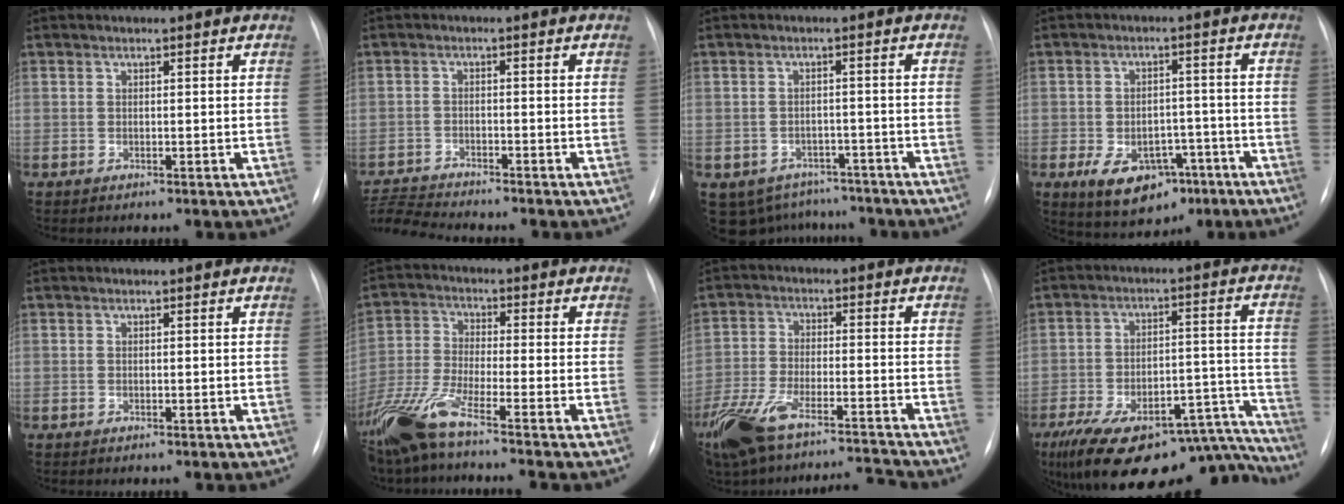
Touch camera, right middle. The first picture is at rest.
{"total": 5.9, "force": [-5.7, -1.3, 0.2], "torque": [-0.010, -0.009, -0.107]}
{"total": 8.6, "force": [-6.7, 5.2, 1.1], "torque": [-0.019, 0.015, -0.080]}
{"total": 9.7, "force": [-5.1, 6.1, 5.6], "torque": [-0.085, 0.009, -0.067]}
{"total": 0.0}
{"total": 10.9, "force": [-8.1, -0.6, 7.3], "torque": [-0.160, -0.034, -0.158]}
{"total": 13.5, "force": [-11.7, 1.4, 6.6], "torque": [-0.136, 0.006, -0.208]}
{"total": 26.5, "force": [-21.6, 8.2, 12.9], "torque": [-0.160, 0.027, -0.299]}